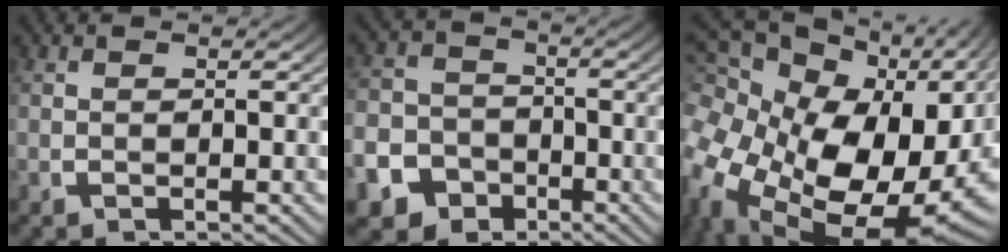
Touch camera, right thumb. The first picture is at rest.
{"total": 12.3, "force": [-7.3, 9.6, 2.3], "torque": [-0.050, -0.050, -0.128]}
{"total": 22.1, "force": [-1.6, 15.3, 15.9], "torque": [-0.318, -0.073, 0.005]}